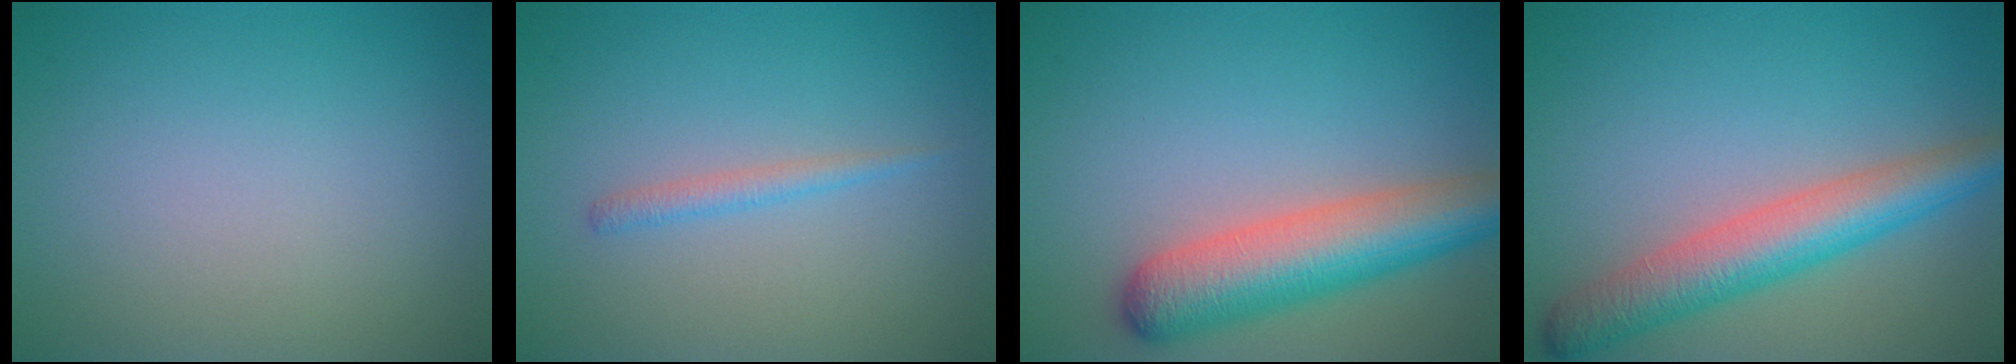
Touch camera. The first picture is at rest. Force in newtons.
{"total": 1.2, "press": 1.2, "slide": 0.0}
{"total": 7.0, "press": 7.0, "slide": 0.4}
{"total": 6.0, "press": 6.0, "slide": 0.3}